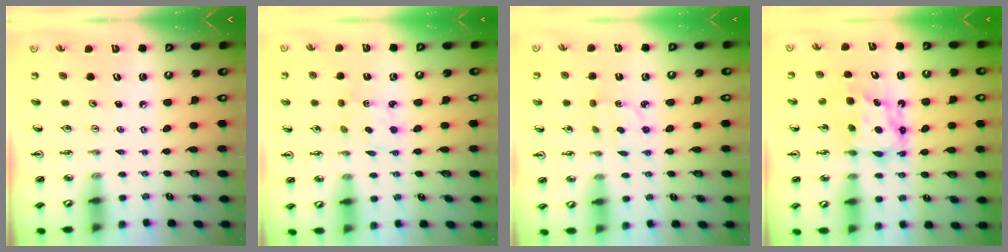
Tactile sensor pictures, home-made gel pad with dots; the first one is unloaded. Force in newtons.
{"total": 2.0, "press": 1.8, "slide": 0.7}
{"total": 2.7, "press": 2.7, "slide": 0.5}
{"total": 6.9, "press": 6.8, "slide": 0.4}